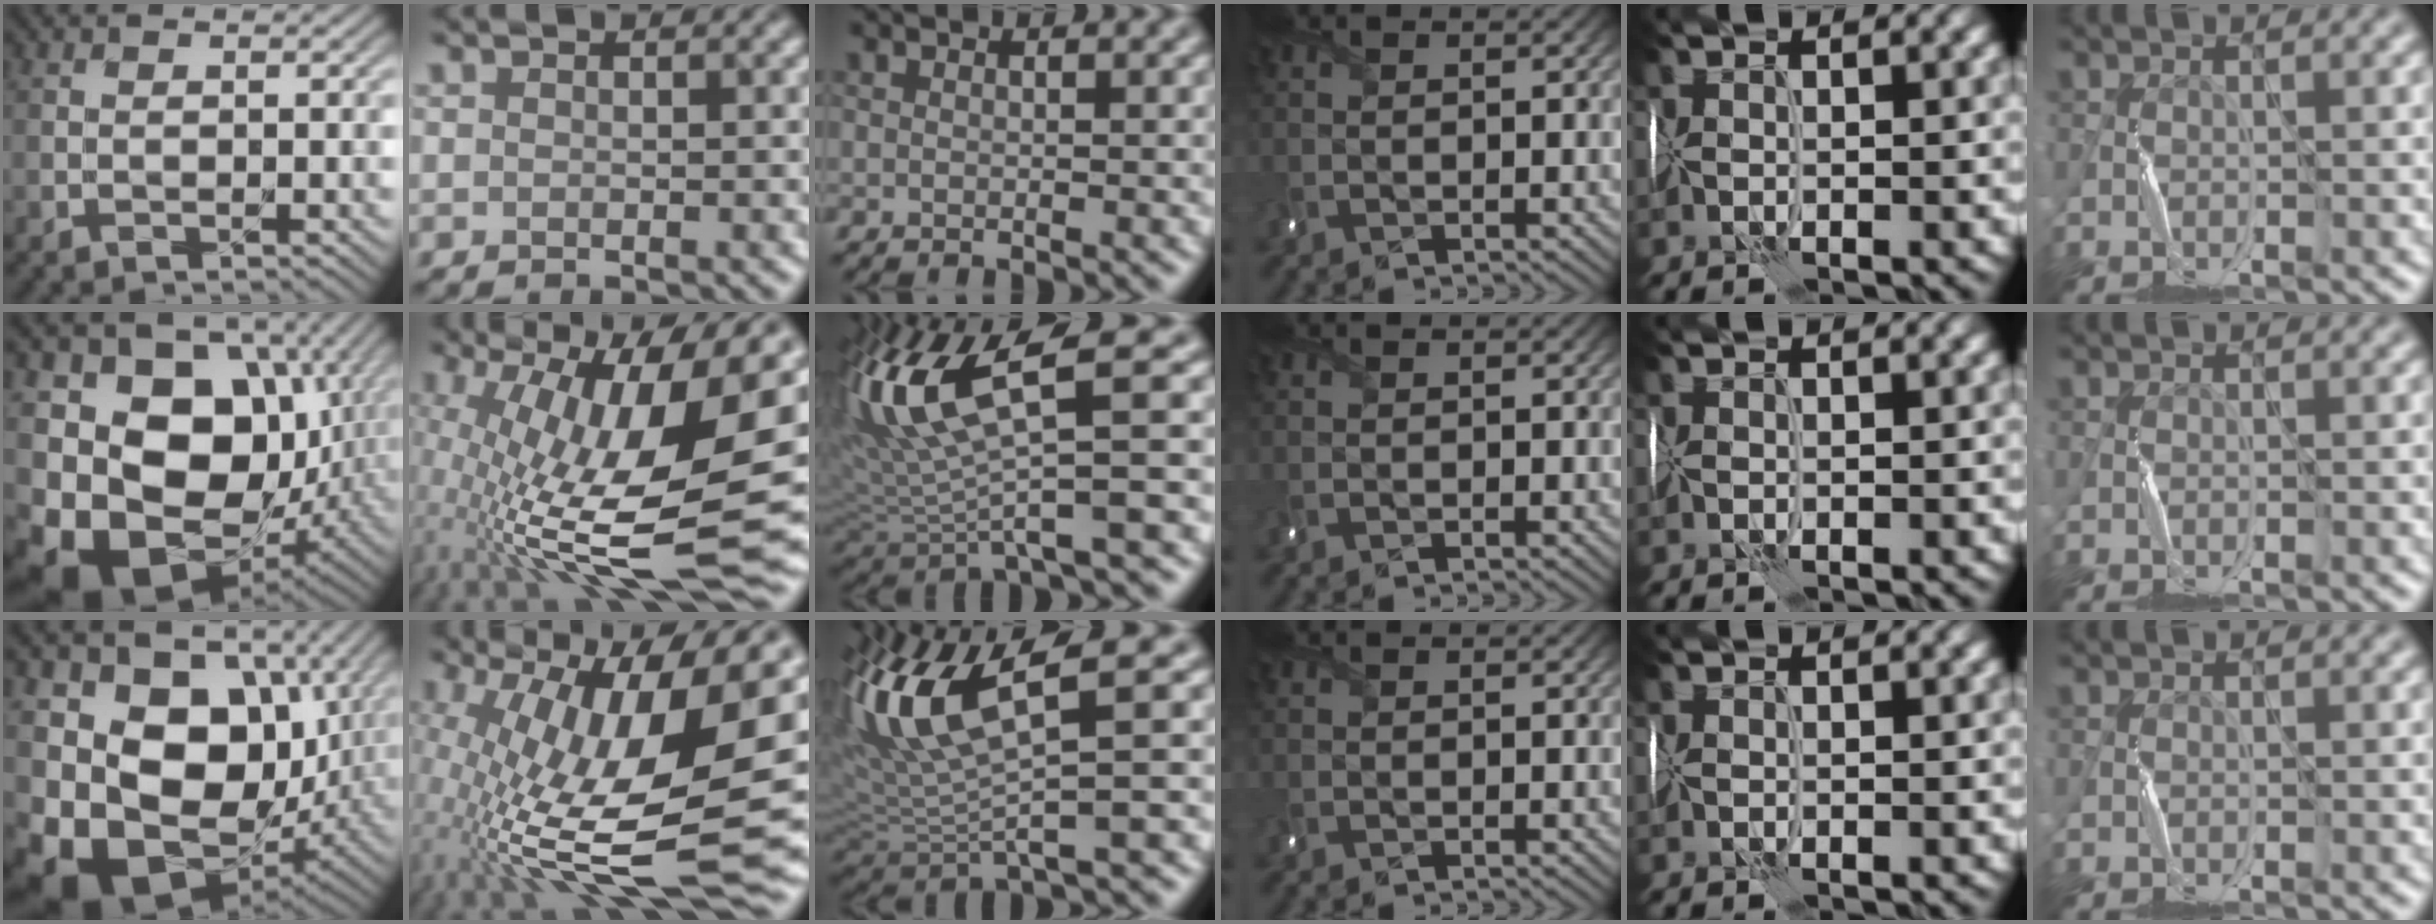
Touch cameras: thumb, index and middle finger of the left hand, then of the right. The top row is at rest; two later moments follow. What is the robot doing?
{"motion": "wrap", "object": "sponge"}